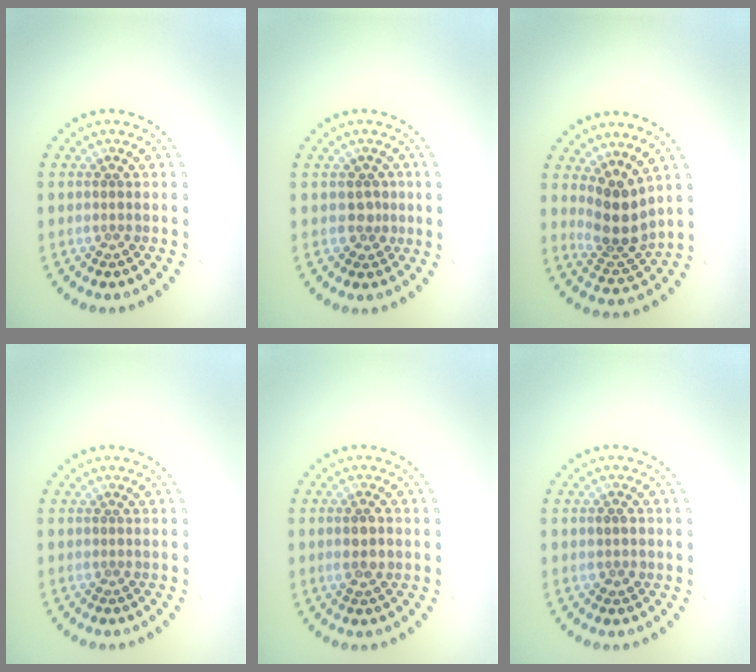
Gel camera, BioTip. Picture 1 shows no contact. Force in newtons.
{"total": 1.5, "press": 1.2, "slide": 0.9}
{"total": 4.0, "press": 3.1, "slide": 2.5}
{"total": 0.0}
{"total": 2.1, "press": 2.1, "slide": 0.5}
{"total": 1.2, "press": 1.2, "slide": 0.2}